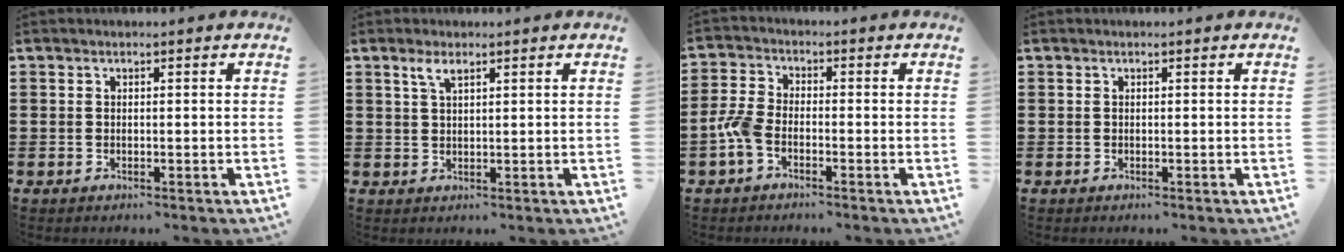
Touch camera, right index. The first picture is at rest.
{"total": 2.2, "force": [1.4, 0.2, 1.7], "torque": [-0.035, 0.003, 0.023]}
{"total": 4.0, "force": [-2.0, 2.0, 2.9], "torque": [-0.078, -0.001, -0.044]}
{"total": 0.0}